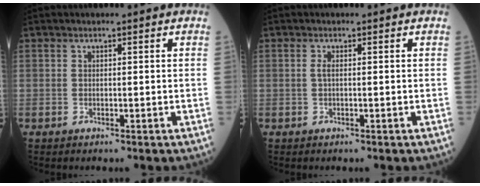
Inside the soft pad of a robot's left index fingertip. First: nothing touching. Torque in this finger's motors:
{"motor_torque": [0.22, 0.25, 0.10, 0.01]}